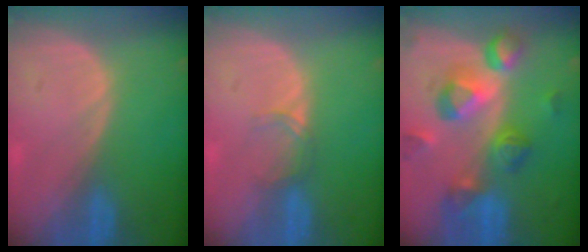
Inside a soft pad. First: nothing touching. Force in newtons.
{"total": 1.9, "press": 1.9, "slide": 0.3}
{"total": 10.3, "press": 9.3, "slide": 4.6}